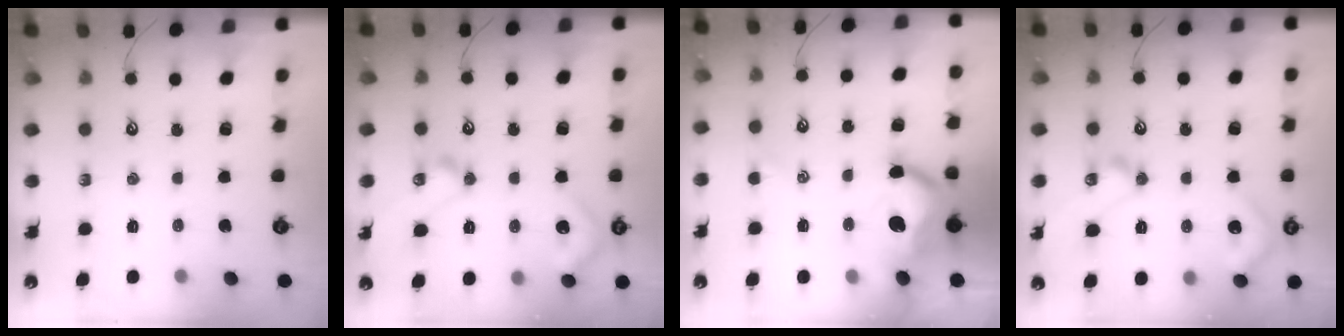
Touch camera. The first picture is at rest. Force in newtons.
{"total": 17.2, "press": 17.2, "slide": 0.5}
{"total": 8.6, "press": 8.5, "slide": 1.5}
{"total": 17.2, "press": 17.2, "slide": 0.5}